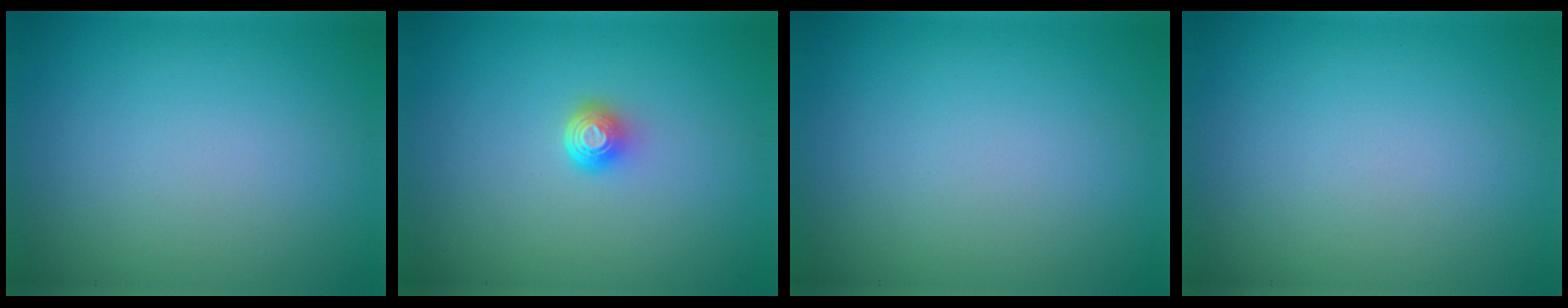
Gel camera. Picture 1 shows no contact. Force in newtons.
{"total": 1.8, "press": 1.3, "slide": 1.3}
{"total": 0.0}
{"total": 0.0}